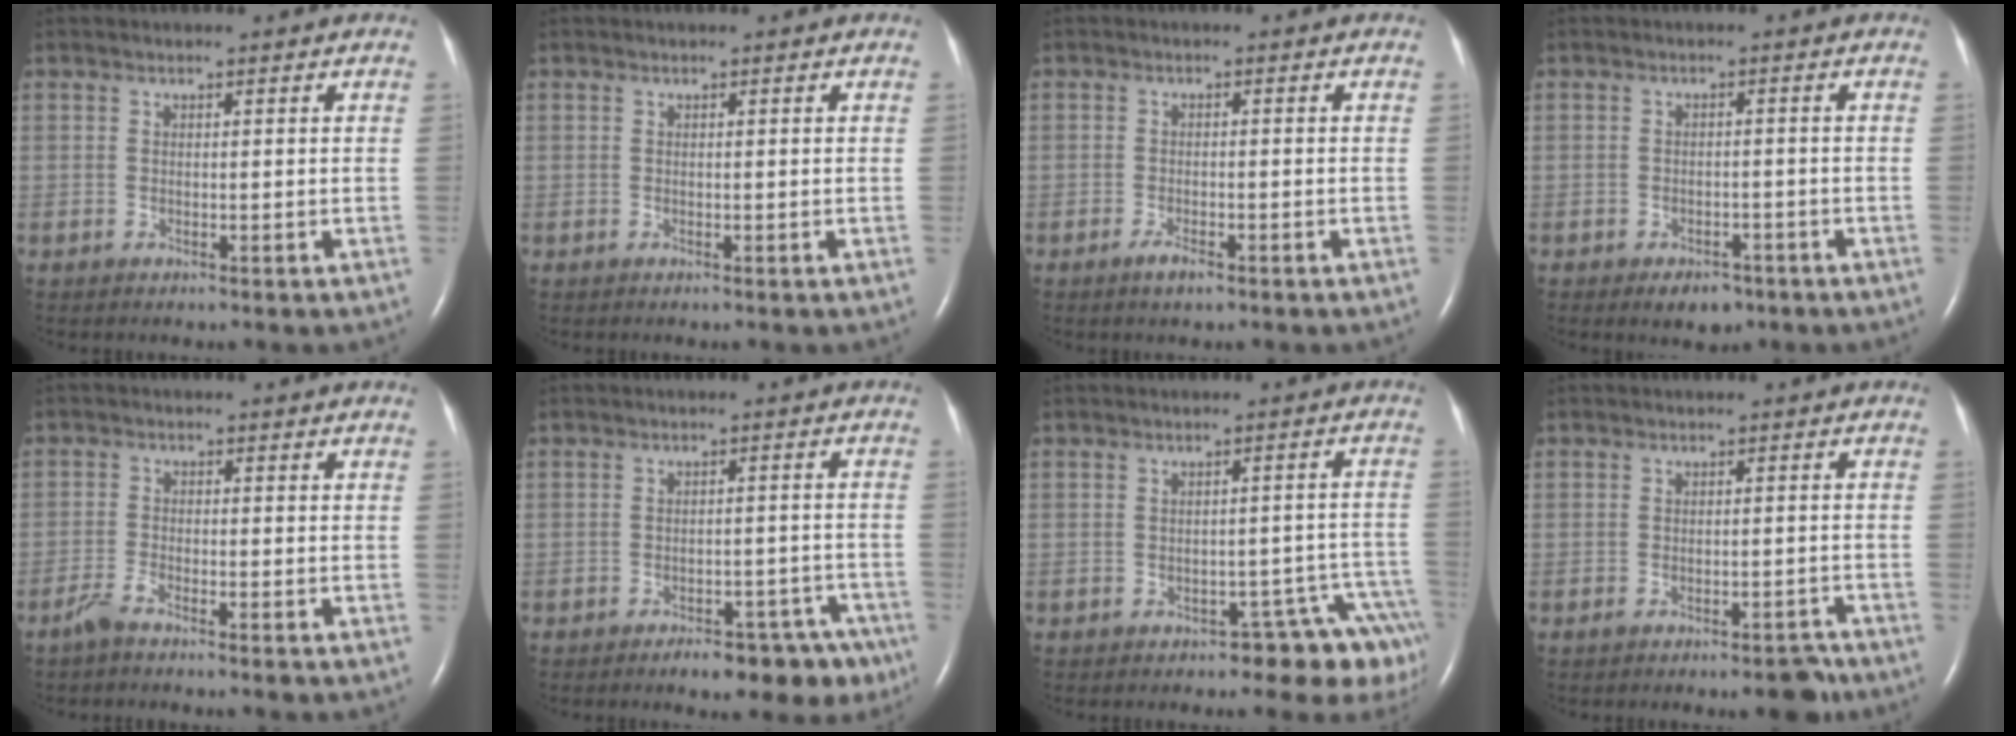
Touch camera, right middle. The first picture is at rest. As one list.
[{"total": 0.0}, {"total": 1.9, "force": [-1.3, 0.4, 1.3], "torque": [-0.030, -0.002, -0.023]}, {"total": 3.7, "force": [-2.5, 2.1, 1.9], "torque": [-0.026, 0.001, -0.026]}, {"total": 2.6, "force": [-2.3, 0.1, 1.3], "torque": [-0.034, -0.004, -0.047]}, {"total": 9.4, "force": [-6.9, 4.3, 4.6], "torque": [-0.029, 0.021, -0.089]}, {"total": 7.6, "force": [-6.2, 2.9, 3.3], "torque": [-0.007, 0.027, -0.069]}, {"total": 3.3, "force": [-2.6, 1.0, 1.7], "torque": [-0.012, 0.005, -0.032]}]